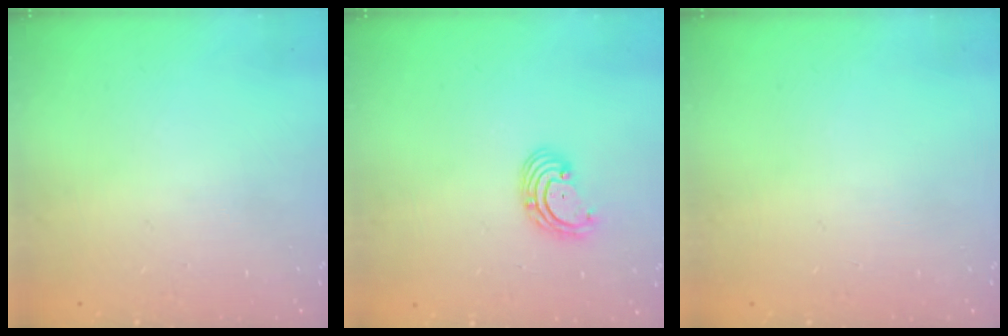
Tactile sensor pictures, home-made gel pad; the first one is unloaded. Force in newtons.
{"total": 2.7, "press": 2.7, "slide": 0.3}
{"total": 0.0}